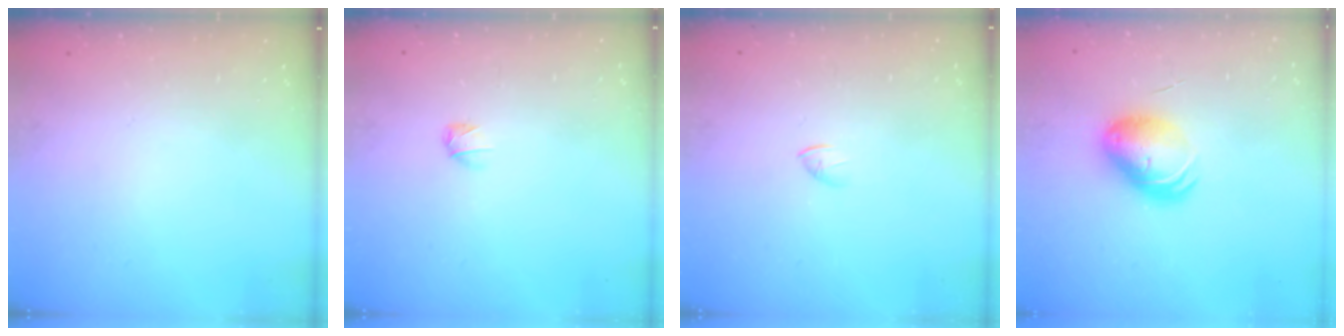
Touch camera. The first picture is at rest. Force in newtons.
{"total": 2.6, "press": 2.5, "slide": 0.6}
{"total": 1.3, "press": 1.2, "slide": 0.4}
{"total": 10.7, "press": 10.4, "slide": 2.3}